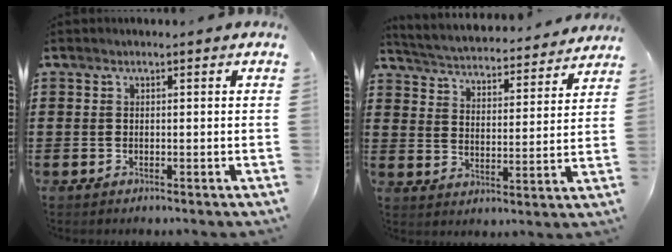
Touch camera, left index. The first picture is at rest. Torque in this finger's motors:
{"motor_torque": [1.27, -0.87, 0.62, 0.05]}